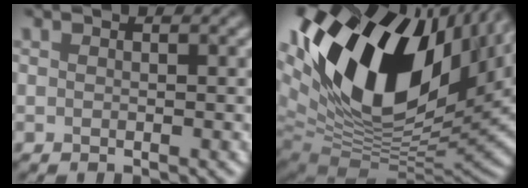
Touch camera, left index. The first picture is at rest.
{"total": 17.6, "force": [6.2, 9.1, 13.8], "torque": [-0.270, 0.005, 0.139]}